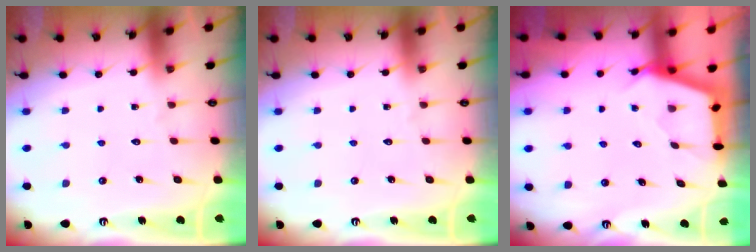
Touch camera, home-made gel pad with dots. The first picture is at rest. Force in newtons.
{"total": 0.0}
{"total": 2.8, "press": 2.8, "slide": 0.4}